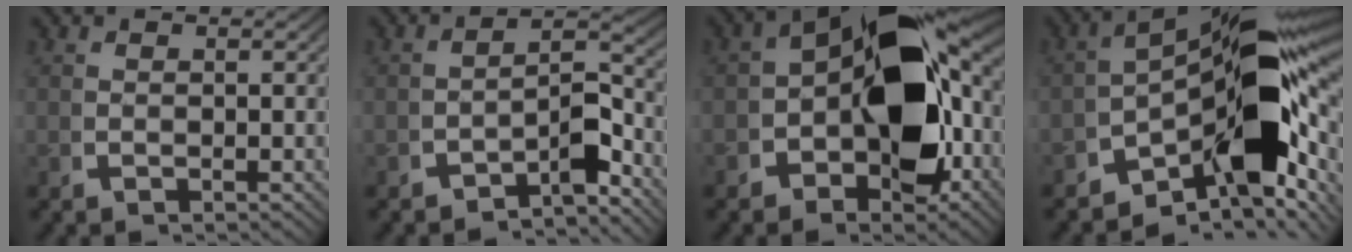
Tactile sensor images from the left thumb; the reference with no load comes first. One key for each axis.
{"total": 4.5, "fx": -2.1, "fy": 1.7, "fz": 3.6, "tx": -0.043, "ty": -0.012, "tz": -0.032}
{"total": 15.8, "fx": -1.1, "fy": 9.6, "fz": 12.5, "tx": -0.186, "ty": -0.033, "tz": -0.006}
{"total": 17.1, "fx": -1.8, "fy": 8.9, "fz": 14.5, "tx": -0.211, "ty": -0.030, "tz": -0.026}